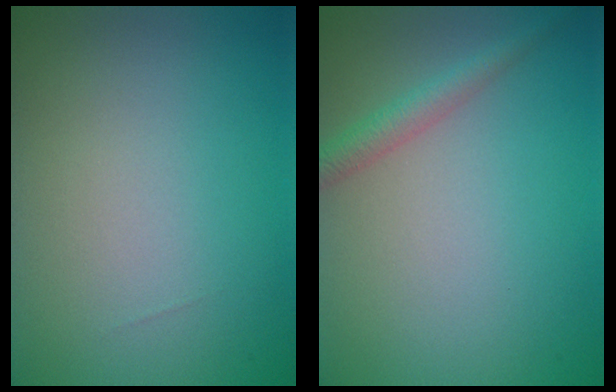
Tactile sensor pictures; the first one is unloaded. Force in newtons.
{"total": 2.1, "press": 2.1, "slide": 0.1}